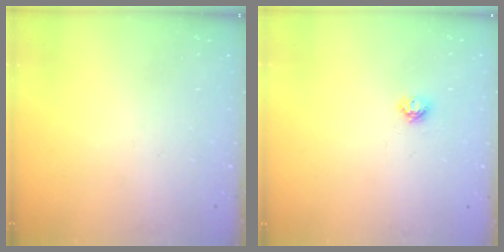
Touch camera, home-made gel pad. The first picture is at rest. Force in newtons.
{"total": 4.0, "press": 4.0, "slide": 0.5}